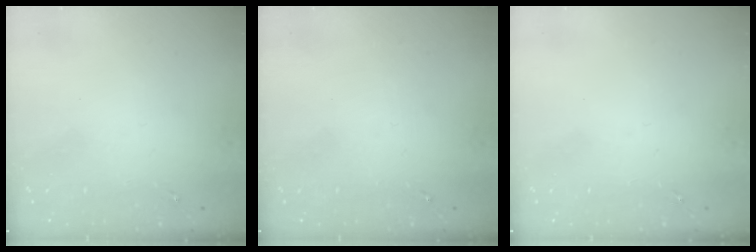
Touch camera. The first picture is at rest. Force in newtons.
{"total": 0.0}
{"total": 0.0}